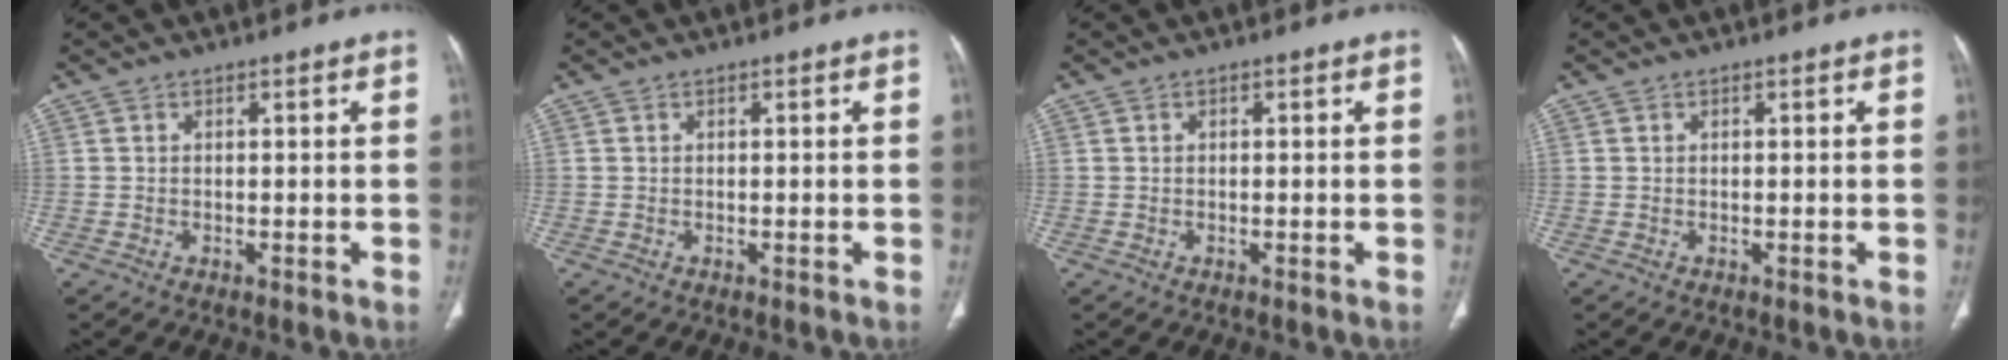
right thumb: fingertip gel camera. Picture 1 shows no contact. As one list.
[{"total": 0.0}, {"total": 0.0}, {"total": 0.0}]